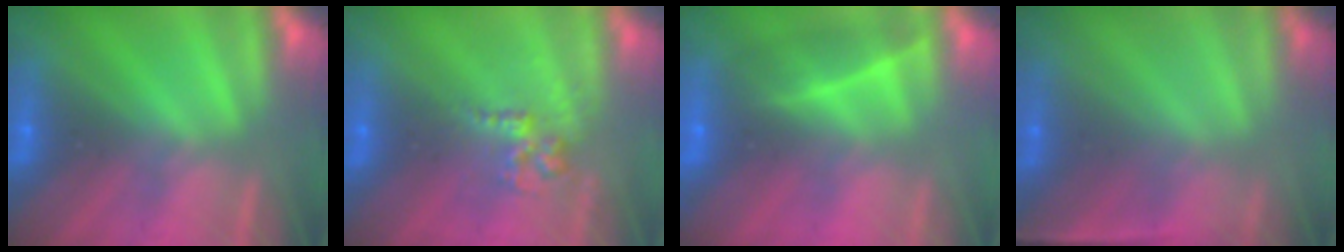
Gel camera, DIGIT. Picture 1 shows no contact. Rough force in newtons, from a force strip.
{"total": 2.6}
{"total": 1.9}
{"total": 1.1}